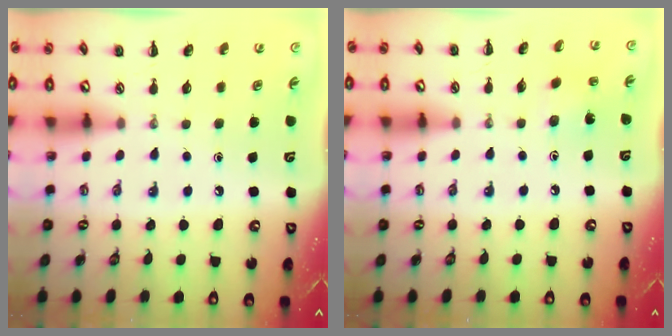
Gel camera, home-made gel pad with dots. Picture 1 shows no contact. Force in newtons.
{"total": 2.4, "press": 2.2, "slide": 0.7}